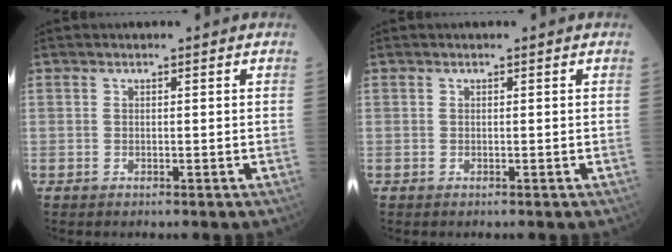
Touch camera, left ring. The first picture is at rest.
{"total": 0.0}